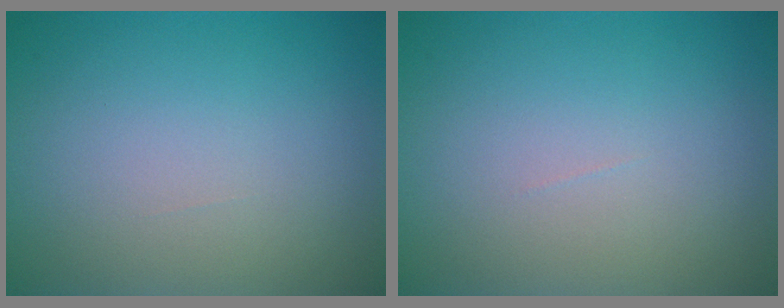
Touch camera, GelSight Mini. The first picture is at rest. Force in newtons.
{"total": 0.0}